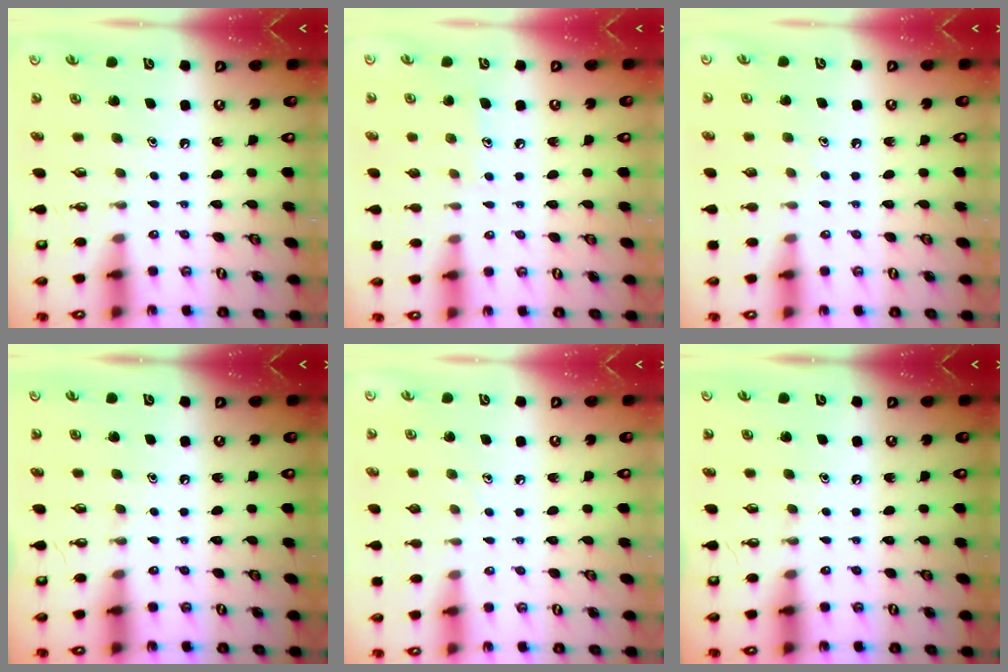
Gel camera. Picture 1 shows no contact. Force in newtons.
{"total": 6.2, "press": 6.2, "slide": 0.6}
{"total": 4.3, "press": 4.3, "slide": 0.4}
{"total": 0.0}
{"total": 4.2, "press": 4.2, "slide": 0.5}
{"total": 0.0}